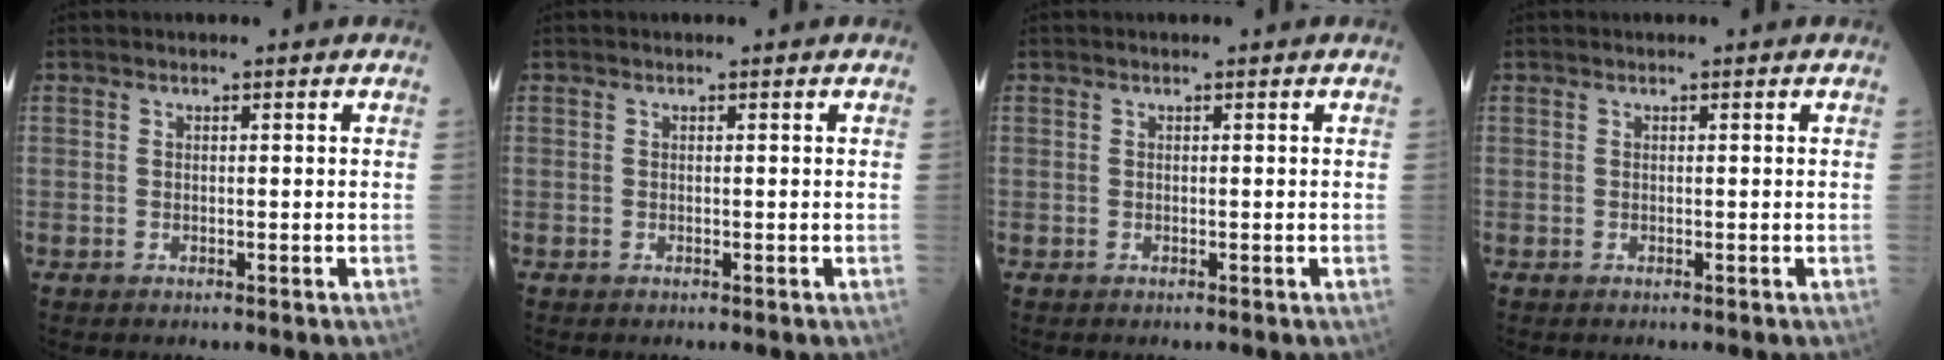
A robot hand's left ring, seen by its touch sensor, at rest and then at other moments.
{"total": 0.0}
{"total": 0.0}
{"total": 0.0}